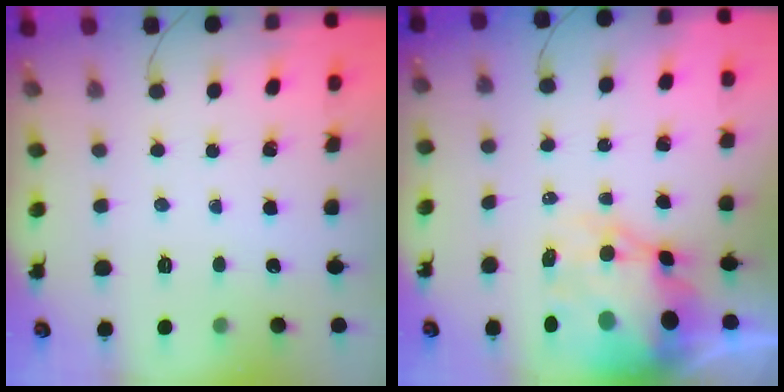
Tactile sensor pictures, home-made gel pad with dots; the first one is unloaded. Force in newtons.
{"total": 13.9, "press": 13.4, "slide": 3.7}